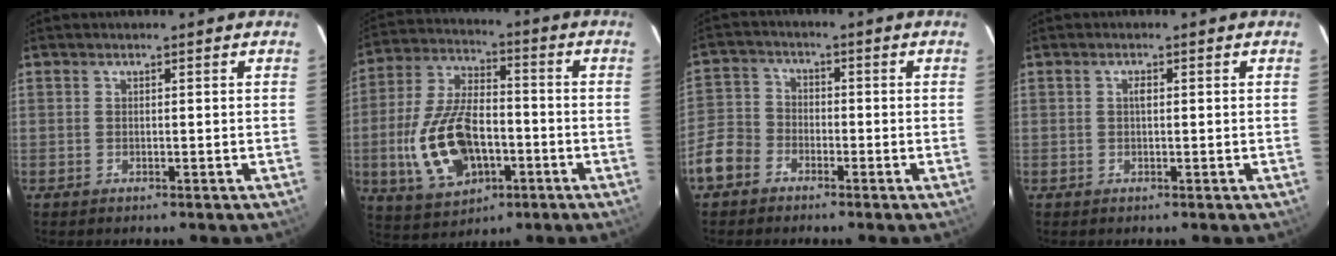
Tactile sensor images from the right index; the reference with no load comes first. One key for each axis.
{"total": 16.9, "fx": -4.6, "fy": 9.4, "fz": 13.3, "tx": -0.288, "ty": 0.003, "tz": -0.067}
{"total": 7.8, "fx": -4.5, "fy": 5.8, "fz": 2.7, "tx": -0.062, "ty": 0.019, "tz": -0.096}
{"total": 1.0, "fx": 0.1, "fy": 0.5, "fz": 0.9, "tx": -0.016, "ty": 0.004, "tz": 0.000}